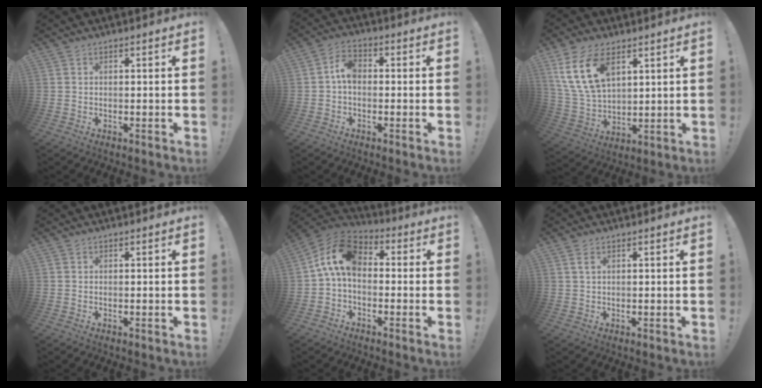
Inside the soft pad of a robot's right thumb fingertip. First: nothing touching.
{"total": 5.3, "force": [-0.5, 3.5, 4.0], "torque": [-0.071, 0.008, -0.010]}
{"total": 14.6, "force": [7.2, 8.3, 9.6], "torque": [-0.209, -0.021, 0.138]}
{"total": 0.0}
{"total": 12.3, "force": [1.3, 7.7, 9.5], "torque": [-0.172, 0.018, 0.023]}
{"total": 2.0, "force": [1.0, 0.8, 1.6], "torque": [-0.027, -0.001, 0.016]}